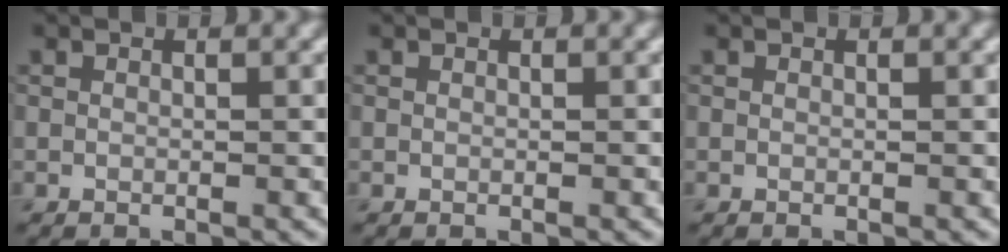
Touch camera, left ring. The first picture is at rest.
{"total": 0.0}
{"total": 0.0}